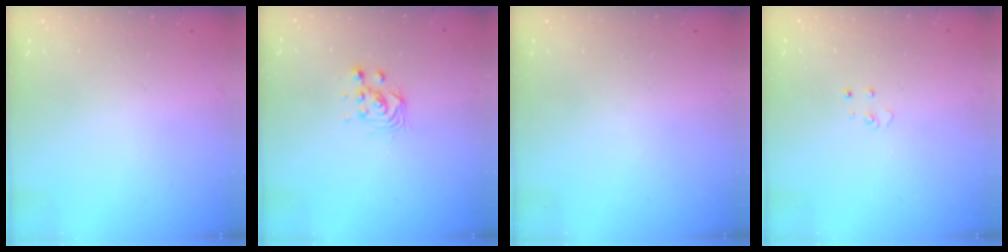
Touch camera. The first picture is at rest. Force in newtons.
{"total": 3.0, "press": 3.0, "slide": 0.1}
{"total": 0.0}
{"total": 2.9, "press": 2.9, "slide": 0.2}